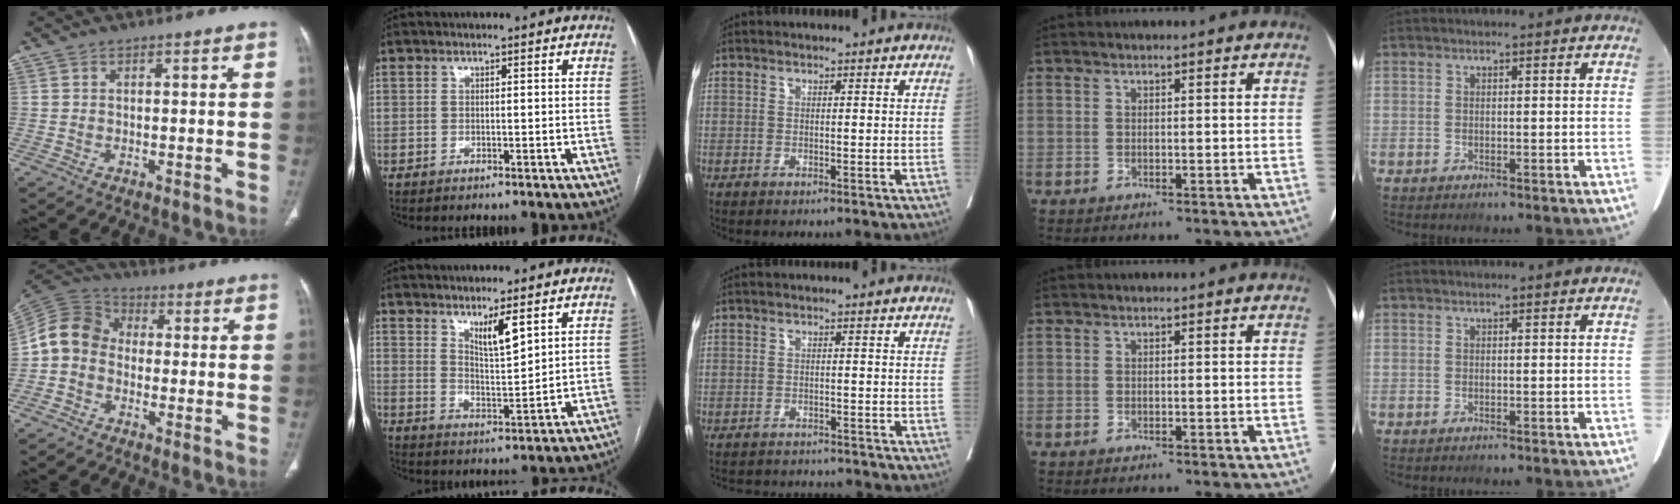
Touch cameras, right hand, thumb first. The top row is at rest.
{"thumb": {"total": 9.1, "force": [-1.4, 7.7, 4.7], "torque": [-0.083, 0.034, -0.043]}, "index": {"total": 5.2, "force": [3.4, 0.6, 3.8], "torque": [-0.069, -0.015, 0.065]}, "middle": {"total": 8.5, "force": [-8.2, 1.5, 1.5], "torque": [-0.025, 0.005, -0.107]}}